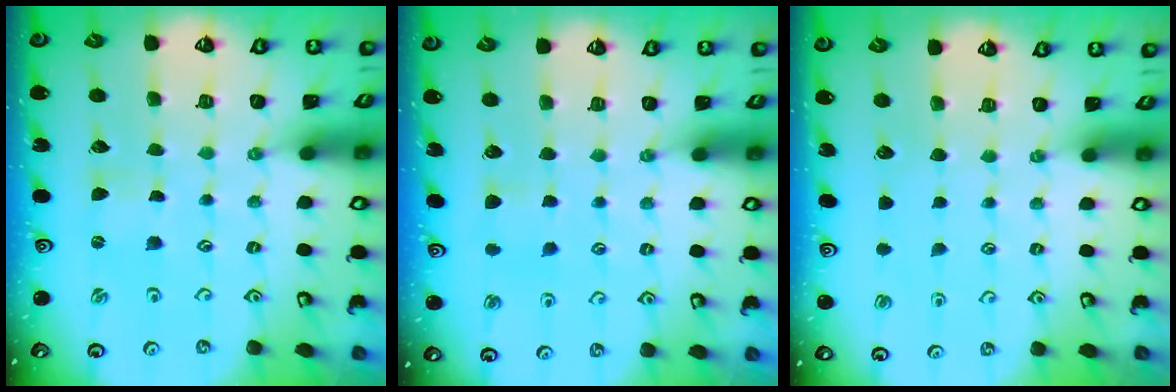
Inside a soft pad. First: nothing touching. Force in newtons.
{"total": 4.4, "press": 4.3, "slide": 0.7}
{"total": 0.0}